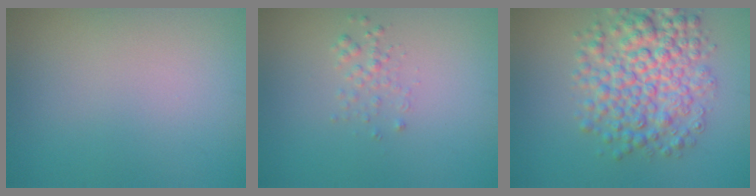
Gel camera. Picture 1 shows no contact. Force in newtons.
{"total": 1.1, "press": 1.1, "slide": 0.1}
{"total": 7.0, "press": 7.0, "slide": 0.1}